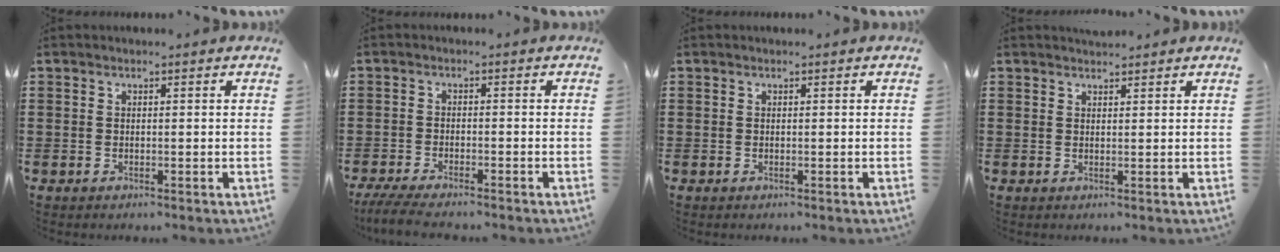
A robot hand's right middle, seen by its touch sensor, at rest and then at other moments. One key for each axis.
{"total": 3.8, "fx": -3.5, "fy": 0.2, "fz": 1.4, "tx": -0.039, "ty": -0.013, "tz": -0.072}
{"total": 0.0}
{"total": 1.4, "fx": 1.3, "fy": 0.3, "fz": 0.1, "tx": 0.003, "ty": -0.002, "tz": 0.024}